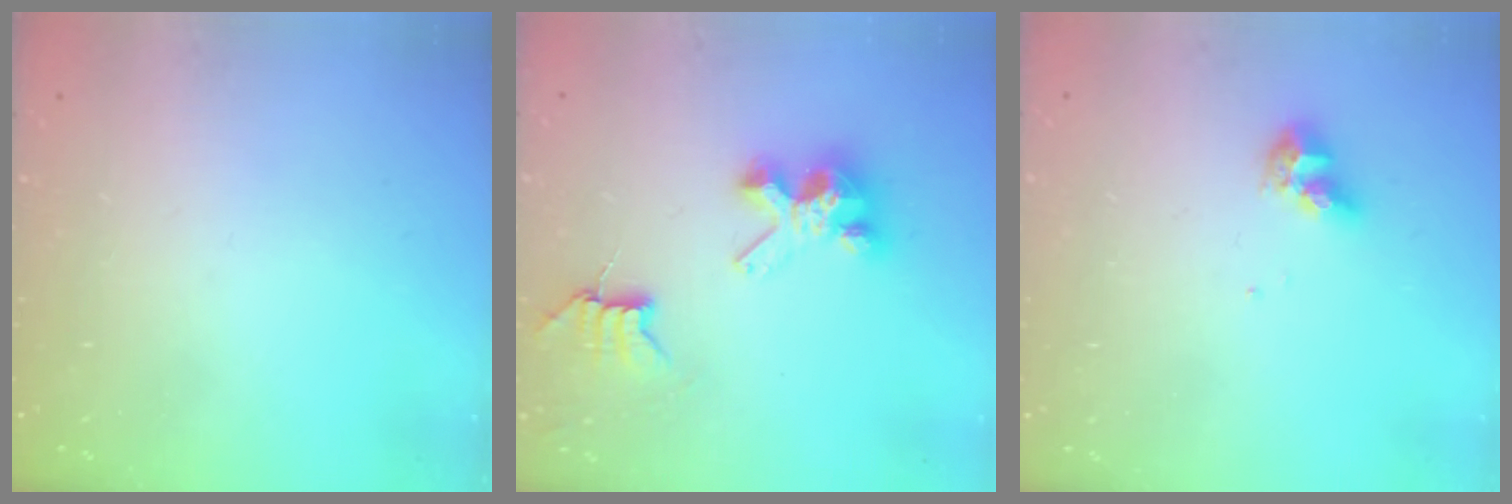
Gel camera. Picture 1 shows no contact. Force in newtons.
{"total": 7.2, "press": 7.1, "slide": 0.6}
{"total": 8.1, "press": 8.1, "slide": 0.8}